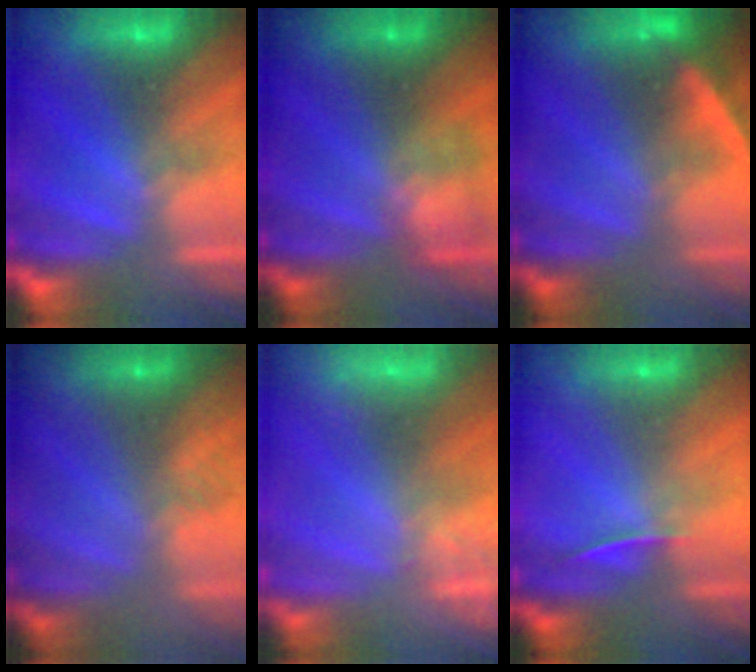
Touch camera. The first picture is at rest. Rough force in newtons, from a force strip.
{"total": 2.3}
{"total": 2.2}
{"total": 2.8}
{"total": 2.6}
{"total": 1.3}